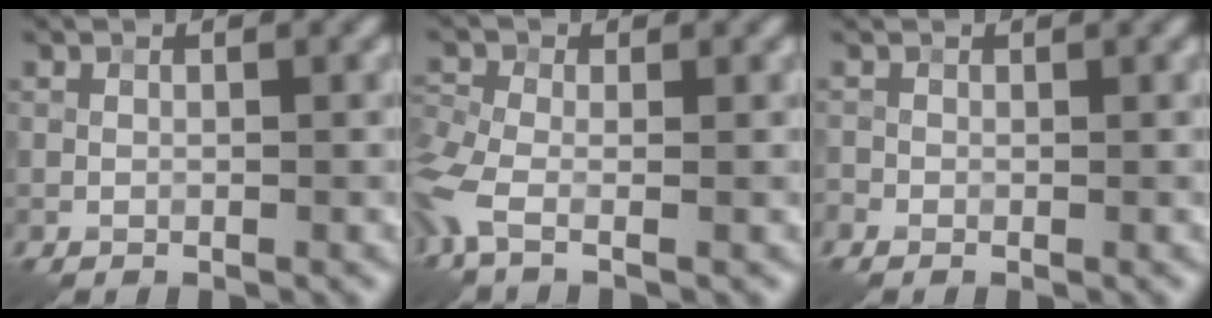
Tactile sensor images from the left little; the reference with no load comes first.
{"total": 4.6, "force": [-1.9, 1.9, 3.7], "torque": [-0.101, -0.017, -0.050]}
{"total": 0.7, "force": [-0.5, 0.5, 0.0], "torque": [-0.001, -0.002, -0.013]}